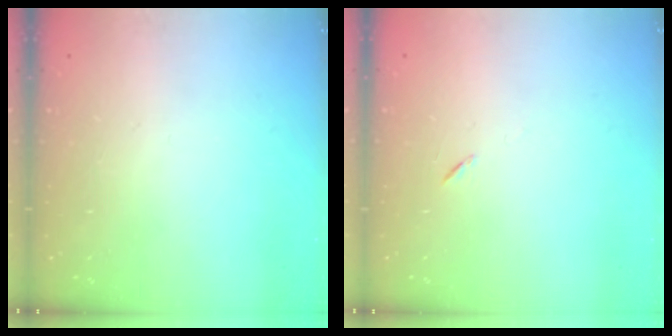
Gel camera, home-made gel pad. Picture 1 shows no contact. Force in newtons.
{"total": 5.8, "press": 5.4, "slide": 2.1}